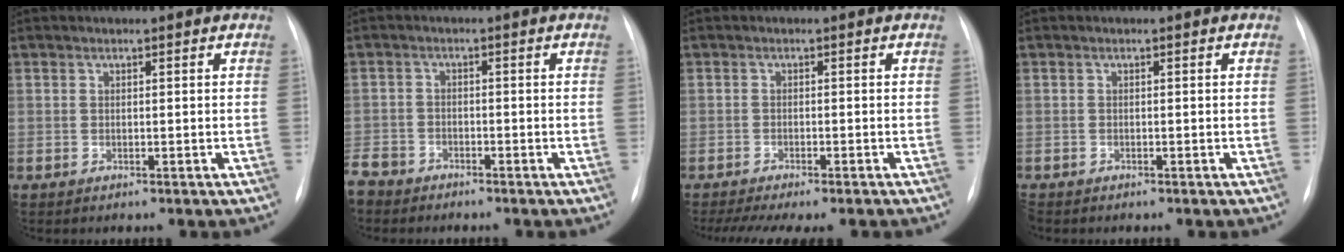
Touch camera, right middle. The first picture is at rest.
{"total": 4.9, "force": [-4.4, 2.0, 0.6], "torque": [-0.006, -0.007, -0.088]}
{"total": 10.5, "force": [-8.6, 2.0, 5.7], "torque": [-0.082, -0.004, -0.120]}
{"total": 1.1, "force": [-1.0, 0.5, 0.3], "torque": [-0.005, -0.001, -0.014]}